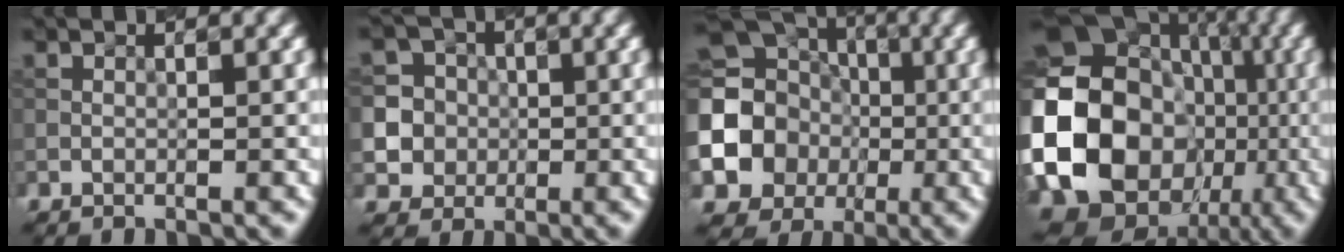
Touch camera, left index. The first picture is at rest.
{"total": 7.5, "force": [-1.2, 7.3, 1.3], "torque": [-0.026, 0.008, -0.034]}
{"total": 15.4, "force": [-2.0, 13.9, 6.3], "torque": [-0.155, -0.006, -0.074]}
{"total": 21.9, "force": [-3.5, 18.5, 11.2], "torque": [-0.226, -0.023, -0.087]}